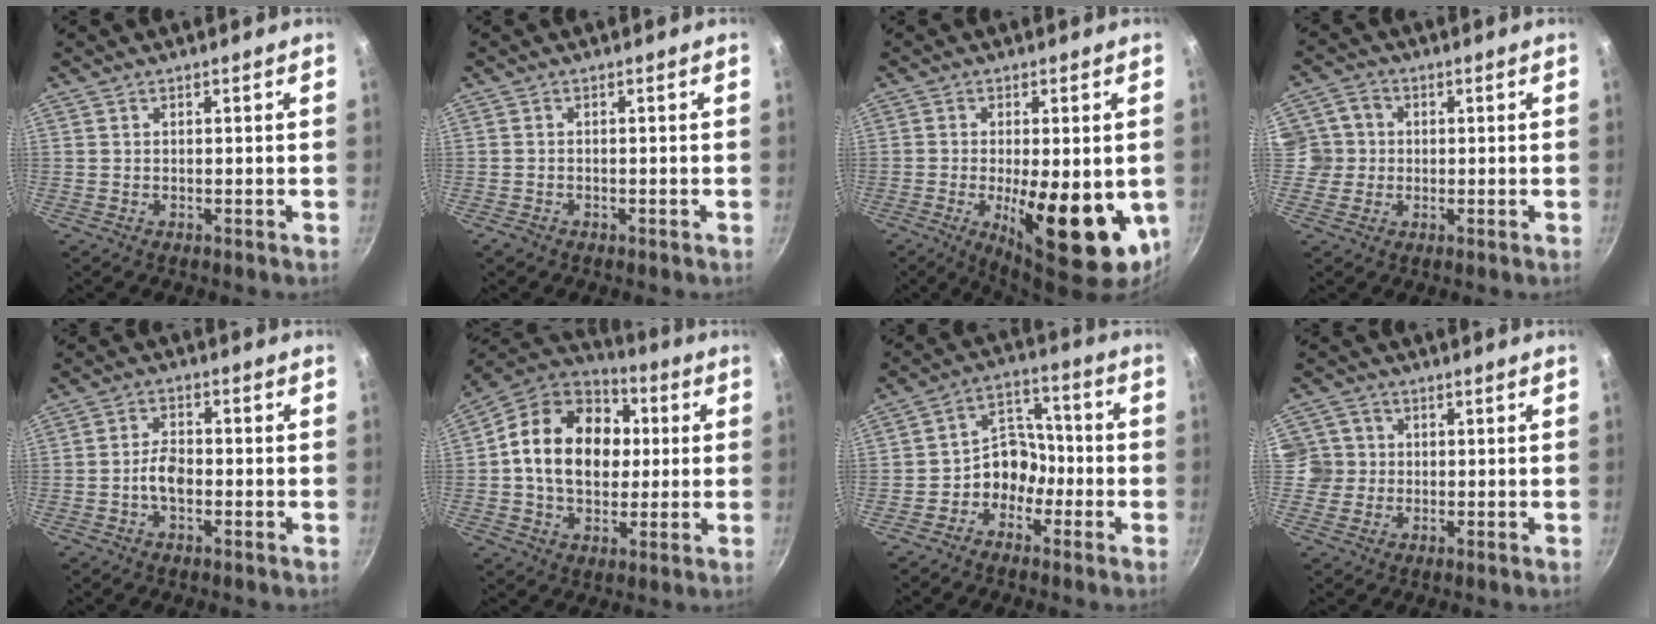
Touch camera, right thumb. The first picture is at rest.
{"total": 1.4, "force": [-0.9, 0.9, 0.5], "torque": [-0.018, 0.007, -0.015]}
{"total": 17.8, "force": [-3.5, 6.5, 16.1], "torque": [-0.218, -0.011, -0.039]}
{"total": 5.8, "force": [0.2, 5.6, 1.5], "torque": [0.014, 0.005, -0.008]}
{"total": 4.7, "force": [-1.4, 2.8, 3.5], "torque": [-0.057, 0.024, -0.029]}
{"total": 20.9, "force": [2.3, 15.6, 13.7], "torque": [-0.209, 0.023, 0.026]}
{"total": 8.3, "force": [-3.4, 6.6, 3.8], "torque": [-0.014, 0.054, -0.071]}
{"total": 5.5, "force": [0.3, 5.3, 1.1], "torque": [0.023, 0.006, -0.002]}